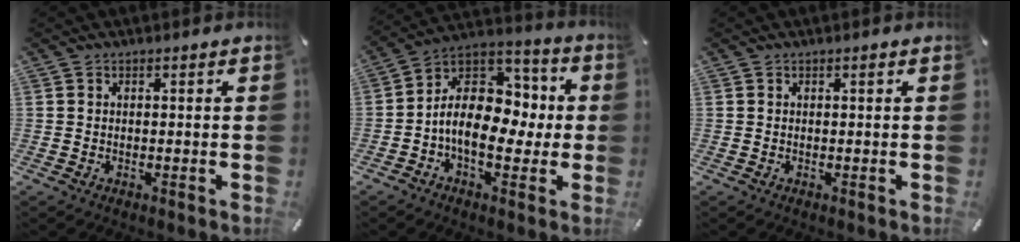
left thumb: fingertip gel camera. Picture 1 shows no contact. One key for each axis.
{"total": 13.6, "fx": -2.0, "fy": 9.8, "fz": 9.2, "tx": -0.155, "ty": 0.004, "tz": -0.035}
{"total": 0.5, "fx": 0.1, "fy": 0.1, "fz": 0.5, "tx": -0.009, "ty": 0.001, "tz": 0.002}